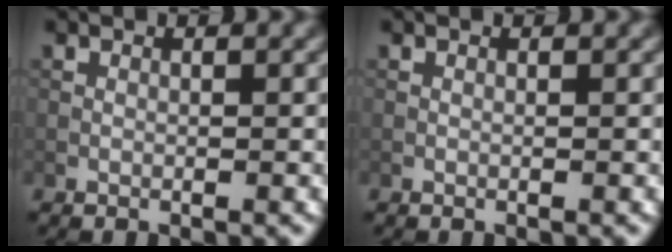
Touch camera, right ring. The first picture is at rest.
{"total": 0.0}